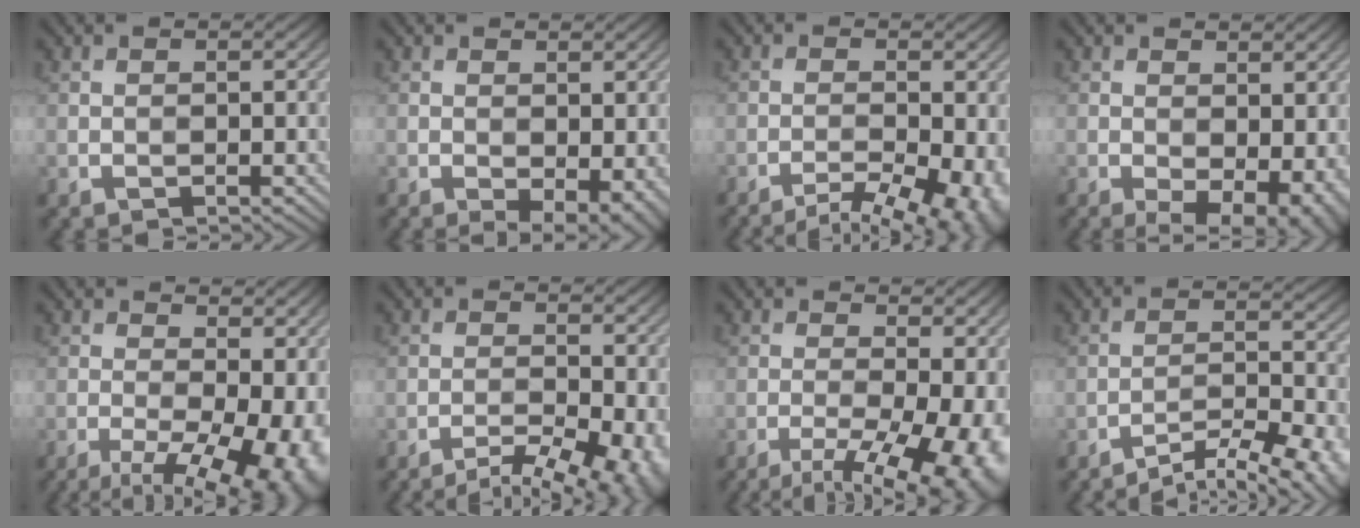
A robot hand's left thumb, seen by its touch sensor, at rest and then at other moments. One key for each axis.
{"total": 4.9, "fx": -1.5, "fy": 2.5, "fz": 3.9, "tx": -0.055, "ty": -0.013, "tz": -0.016}
{"total": 9.4, "fx": -6.1, "fy": 3.0, "fz": 6.5, "tx": -0.090, "ty": -0.010, "tz": -0.068}
{"total": 7.2, "fx": -2.0, "fy": 4.0, "fz": 5.7, "tx": -0.079, "ty": -0.019, "tz": -0.021}
{"total": 14.8, "fx": -4.8, "fy": 6.8, "fz": 12.3, "tx": -0.171, "ty": -0.020, "tz": -0.045}
{"total": 8.6, "fx": -6.0, "fy": 2.3, "fz": 5.7, "tx": -0.087, "ty": -0.009, "tz": -0.070}
{"total": 12.9, "fx": -5.6, "fy": 5.0, "fz": 10.5, "tx": -0.157, "ty": -0.023, "tz": -0.067}
{"total": 10.2, "fx": -8.1, "fy": 2.4, "fz": 5.6, "tx": -0.092, "ty": -0.003, "tz": -0.115}